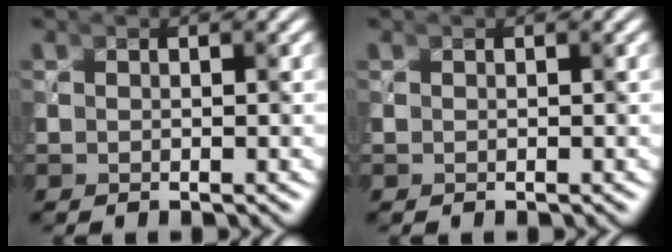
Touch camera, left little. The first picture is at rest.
{"total": 0.0}